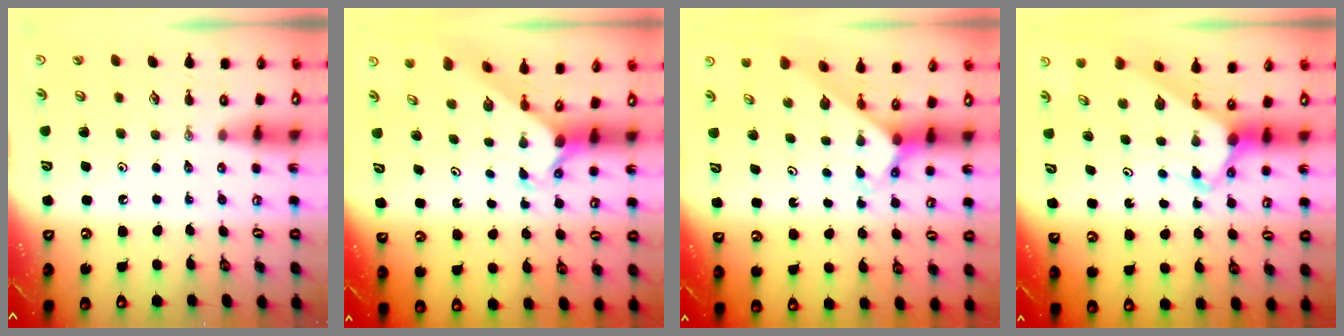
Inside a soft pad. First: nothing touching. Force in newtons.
{"total": 2.4, "press": 2.4, "slide": 0.2}
{"total": 2.7, "press": 2.7, "slide": 0.1}
{"total": 5.1, "press": 5.1, "slide": 0.3}